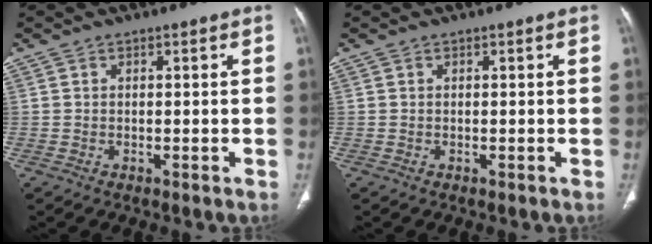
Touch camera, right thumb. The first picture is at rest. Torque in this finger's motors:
{"motor_torque": [0.02, 0.02, 0.00, 0.00, 0.01]}